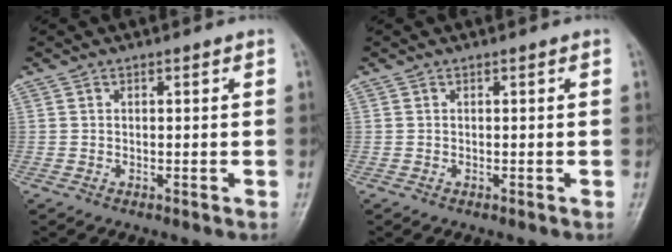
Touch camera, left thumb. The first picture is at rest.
{"total": 0.0}